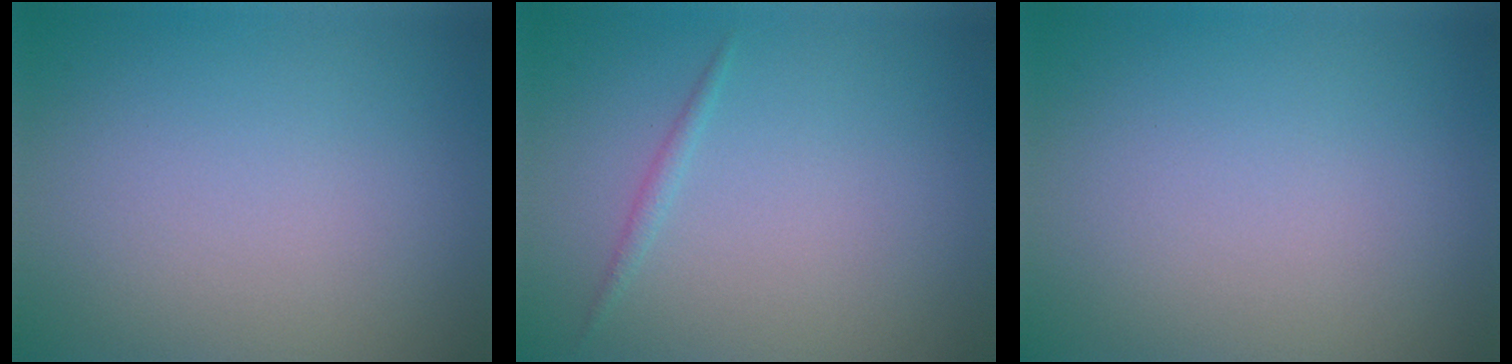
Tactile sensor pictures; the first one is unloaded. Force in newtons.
{"total": 0.7, "press": 0.7, "slide": 0.1}
{"total": 0.0}